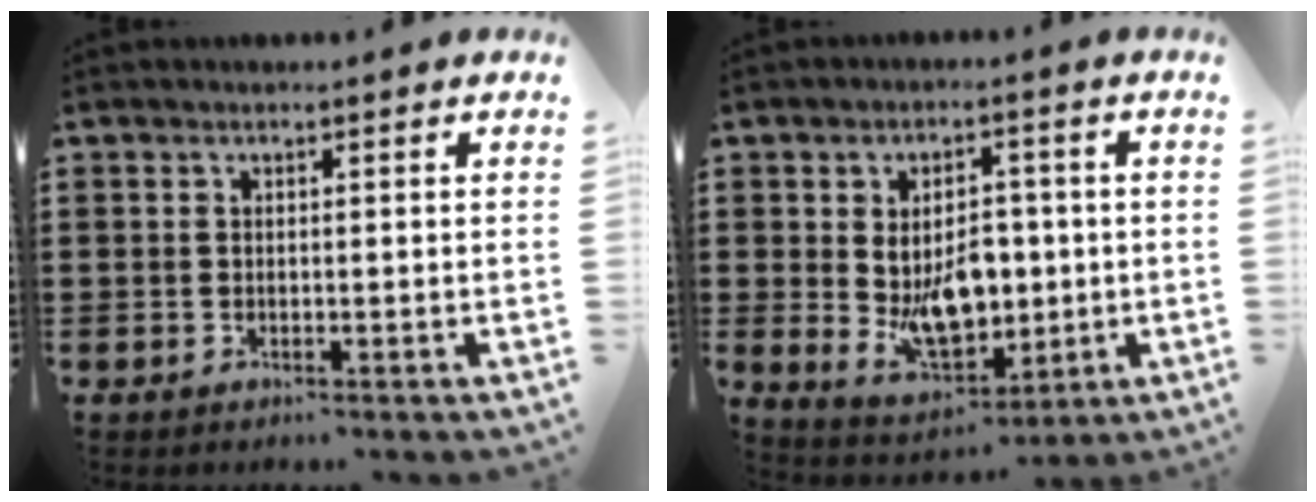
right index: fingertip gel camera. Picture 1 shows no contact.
{"total": 8.7, "force": [-0.3, 5.6, 6.7], "torque": [-0.111, 0.001, -0.010]}